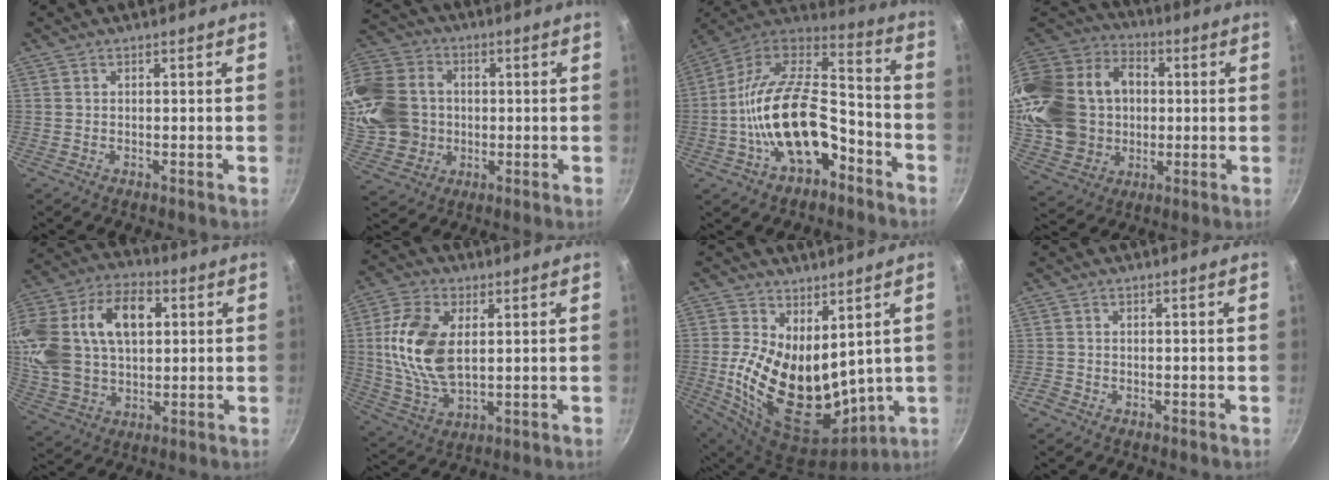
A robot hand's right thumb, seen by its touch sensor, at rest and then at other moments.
{"total": 22.7, "force": [1.4, 19.2, 11.9], "torque": [-0.271, 0.030, 0.035]}
{"total": 23.2, "force": [-8.0, 12.7, 17.7], "torque": [-0.292, 0.070, -0.146]}
{"total": 27.1, "force": [2.2, 21.9, 15.8], "torque": [-0.306, 0.037, 0.057]}
{"total": 25.1, "force": [5.8, 16.5, 18.0], "torque": [-0.357, 0.023, 0.102]}
{"total": 15.0, "force": [2.4, 8.5, 12.1], "torque": [-0.228, -0.005, 0.049]}
{"total": 18.9, "force": [2.5, 11.5, 14.8], "torque": [-0.250, -0.043, 0.070]}
{"total": 1.4, "force": [-0.9, 1.0, 0.4], "torque": [-0.013, 0.004, -0.019]}